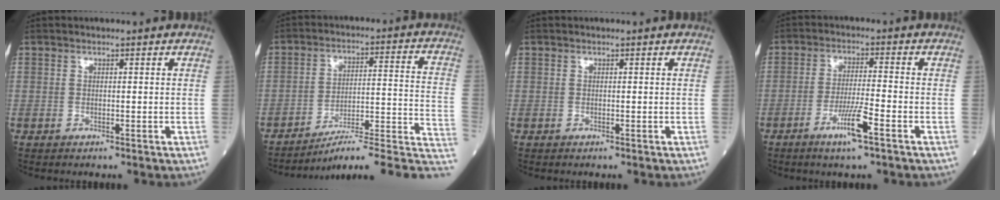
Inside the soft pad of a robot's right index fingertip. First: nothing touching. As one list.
[{"total": 16.0, "force": [-12.8, 0.3, 9.6], "torque": [-0.083, 0.047, -0.182]}, {"total": 0.0}, {"total": 6.1, "force": [-3.3, -0.2, 5.1], "torque": [-0.098, -0.009, -0.063]}]